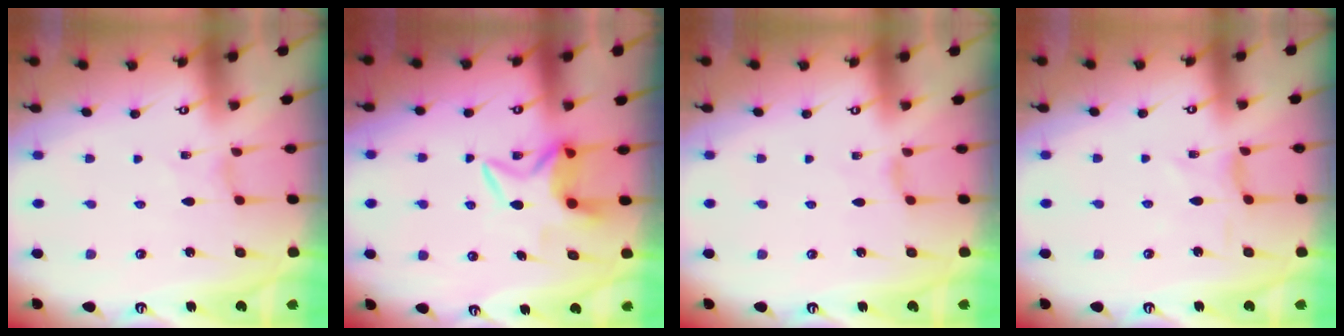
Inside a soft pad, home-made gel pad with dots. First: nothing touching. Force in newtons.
{"total": 7.1, "press": 7.1, "slide": 0.5}
{"total": 0.6, "press": 0.6, "slide": 0.2}
{"total": 1.0, "press": 1.0, "slide": 0.4}